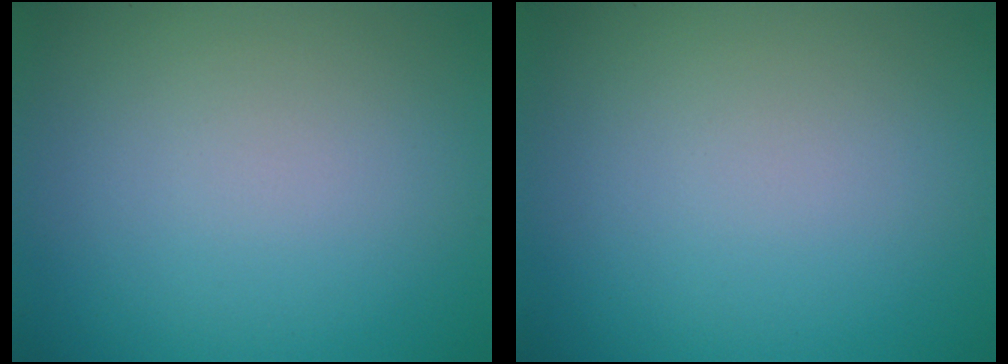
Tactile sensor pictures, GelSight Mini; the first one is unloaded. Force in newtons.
{"total": 0.0}